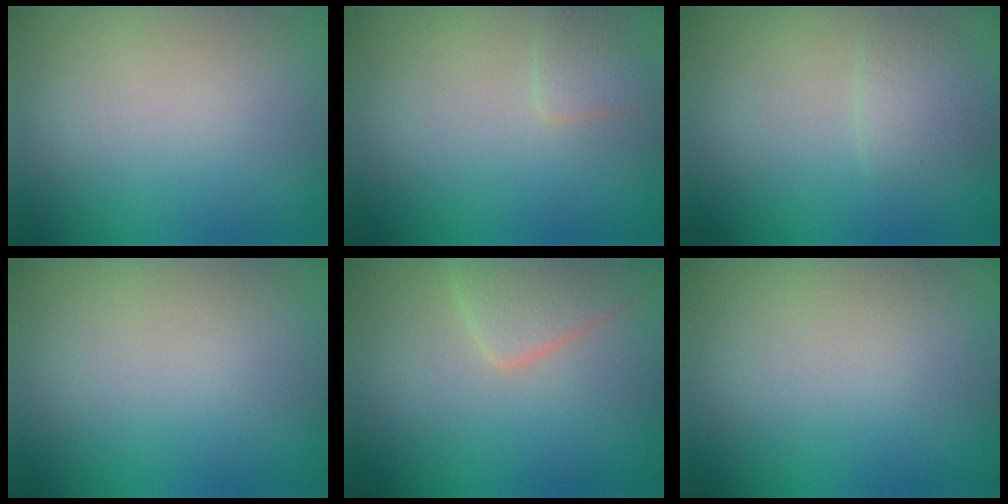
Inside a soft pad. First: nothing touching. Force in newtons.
{"total": 1.3, "press": 1.3, "slide": 0.0}
{"total": 1.6, "press": 1.6, "slide": 0.0}
{"total": 0.0}
{"total": 2.5, "press": 2.5, "slide": 0.2}
{"total": 0.0}